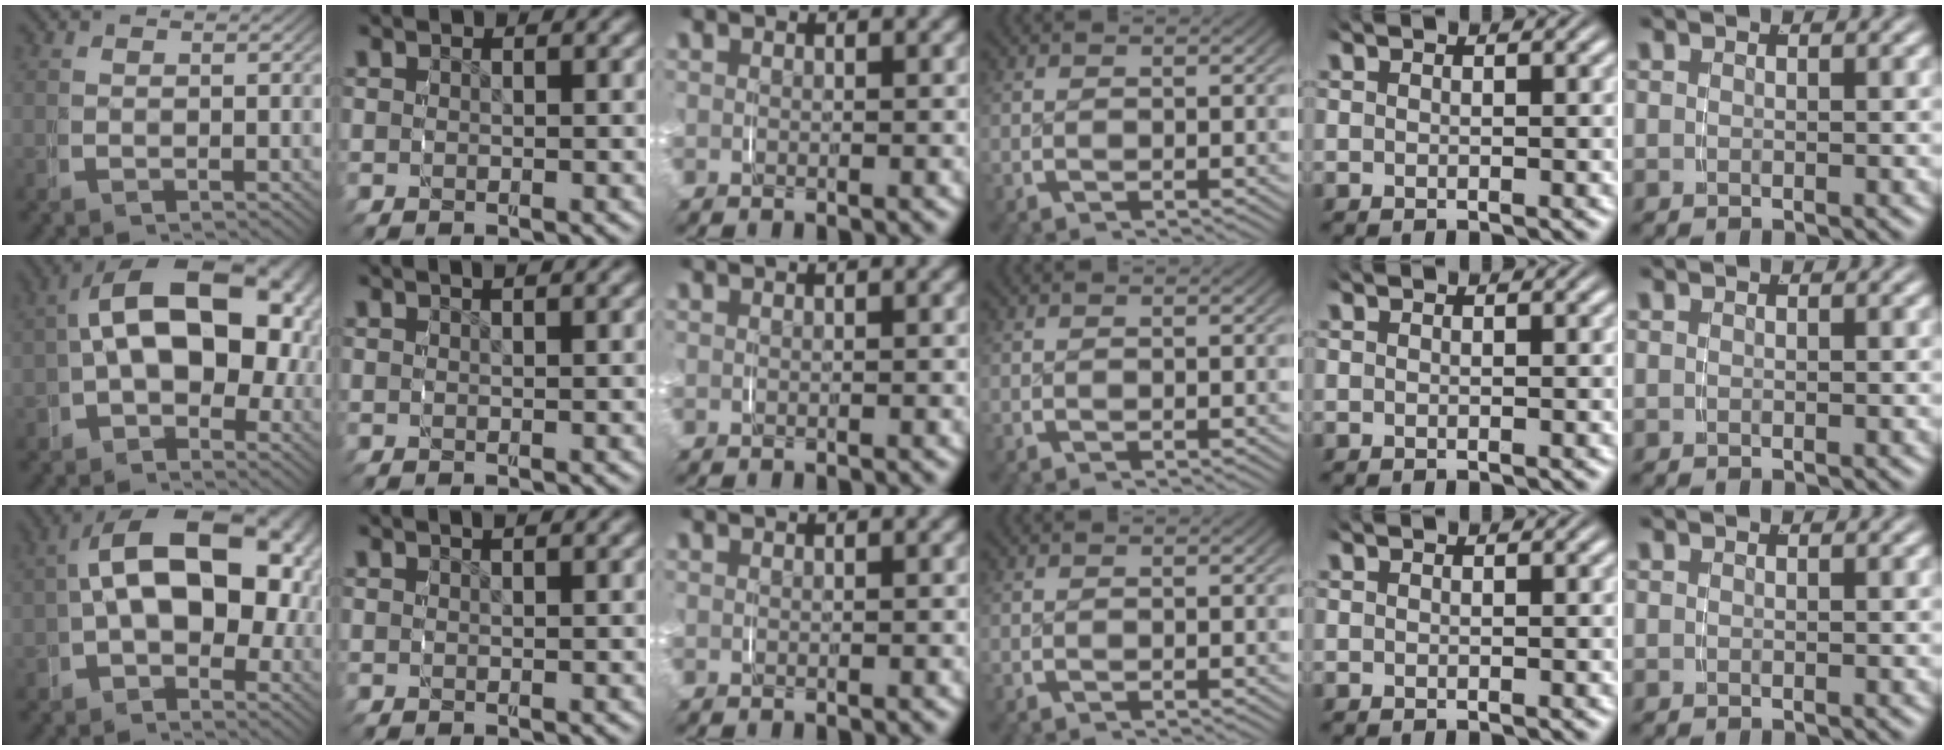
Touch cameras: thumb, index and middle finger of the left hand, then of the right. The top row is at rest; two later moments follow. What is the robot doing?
{"motion": "grasp_and_lifting", "object": "paper plate"}